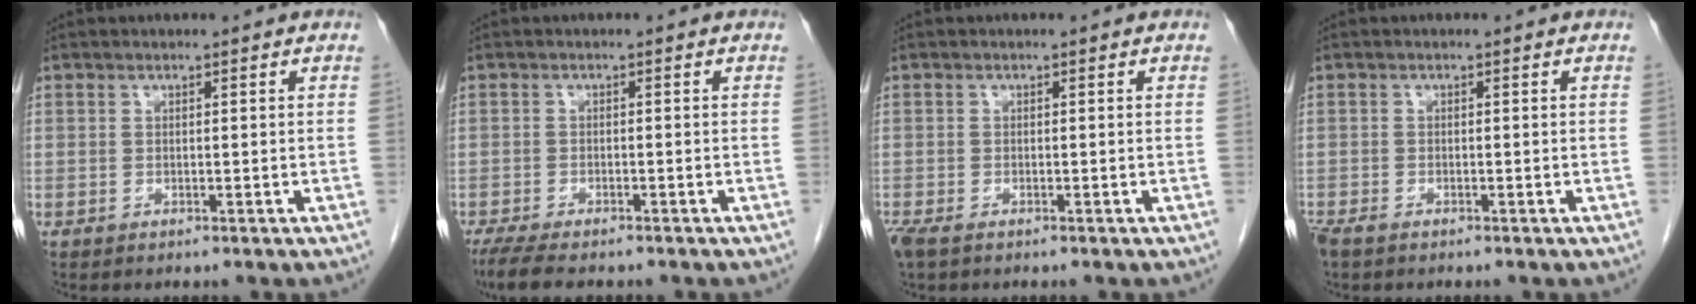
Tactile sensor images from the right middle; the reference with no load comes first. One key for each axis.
{"total": 6.8, "fx": -5.5, "fy": 1.5, "fz": 3.6, "tx": -0.065, "ty": -0.015, "tz": -0.086}
{"total": 3.1, "fx": -2.2, "fy": 1.3, "fz": 1.8, "tx": -0.046, "ty": -0.010, "tz": -0.036}
{"total": 2.4, "fx": -1.8, "fy": 0.9, "fz": 1.3, "tx": -0.029, "ty": -0.006, "tz": -0.031}